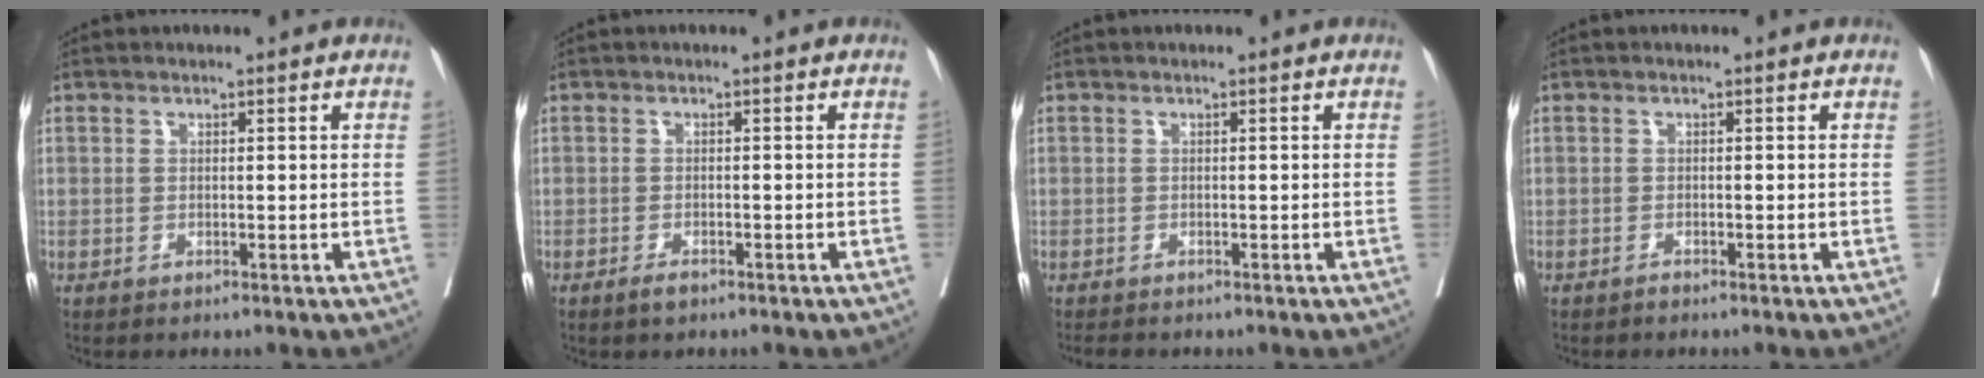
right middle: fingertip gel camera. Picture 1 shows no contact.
{"total": 1.4, "force": [-1.0, 0.5, 0.8], "torque": [-0.015, 0.000, -0.017]}
{"total": 1.5, "force": [-1.3, 0.5, 0.5], "torque": [-0.012, -0.004, -0.019]}
{"total": 0.6, "force": [-0.6, 0.1, 0.1], "torque": [-0.003, 0.000, -0.010]}